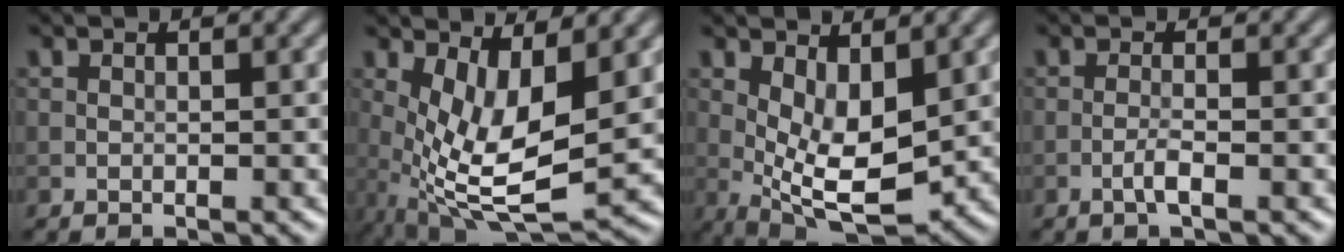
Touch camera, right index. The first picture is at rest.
{"total": 8.0, "force": [0.6, 2.9, 7.4], "torque": [-0.152, -0.019, 0.014]}
{"total": 6.5, "force": [0.9, 2.9, 5.7], "torque": [-0.104, -0.010, 0.019]}
{"total": 1.5, "force": [-0.7, 0.1, 1.3], "torque": [-0.025, 0.004, -0.017]}